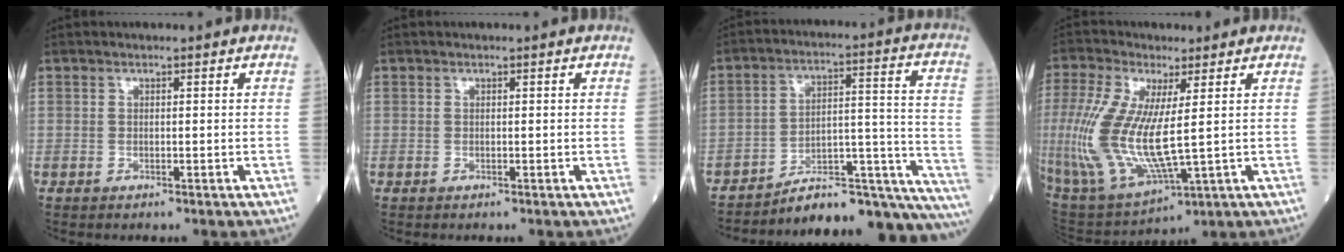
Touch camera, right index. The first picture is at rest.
{"total": 0.0}
{"total": 20.3, "force": [-19.1, 2.3, 6.4], "torque": [-0.022, 0.066, -0.263]}
{"total": 15.7, "force": [0.5, 4.6, 15.0], "torque": [-0.345, -0.017, 0.024]}